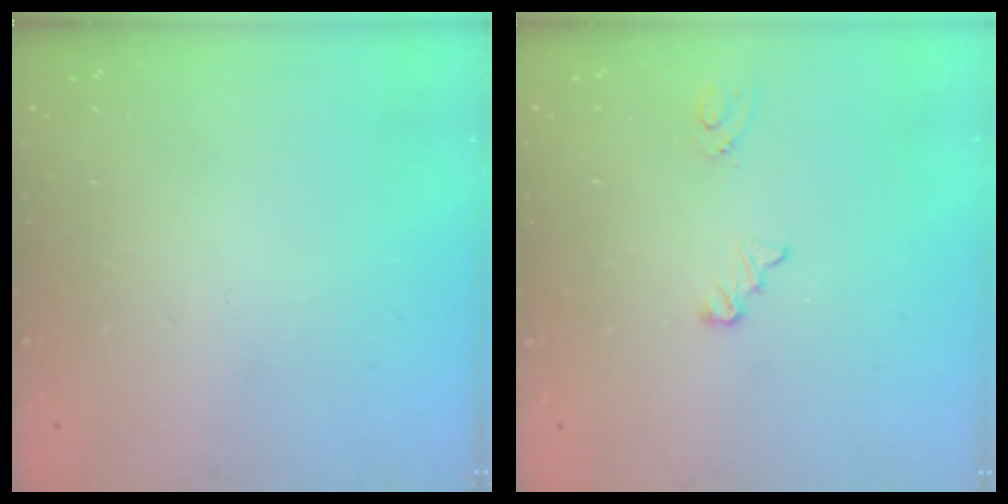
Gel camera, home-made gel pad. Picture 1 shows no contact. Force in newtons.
{"total": 4.9, "press": 4.8, "slide": 0.6}